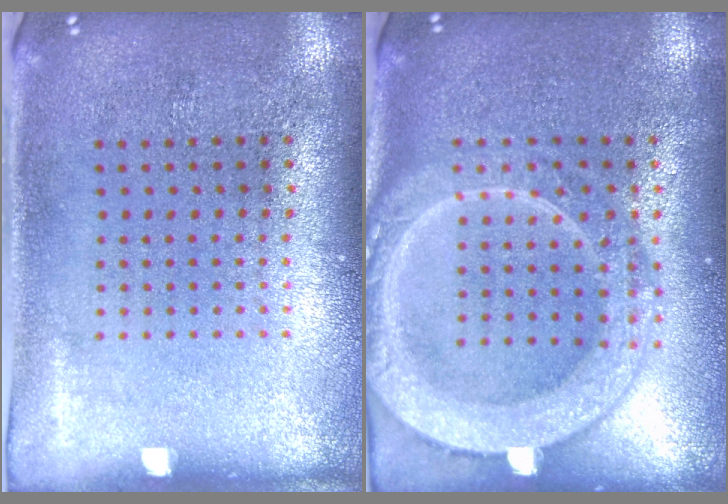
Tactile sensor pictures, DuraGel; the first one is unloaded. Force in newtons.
{"total": 4.0, "press": 4.0, "slide": 0.5}